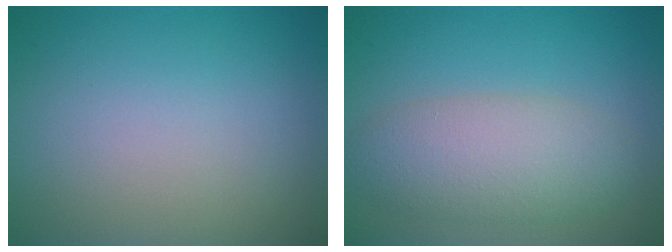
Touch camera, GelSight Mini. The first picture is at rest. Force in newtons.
{"total": 4.9, "press": 4.8, "slide": 0.4}